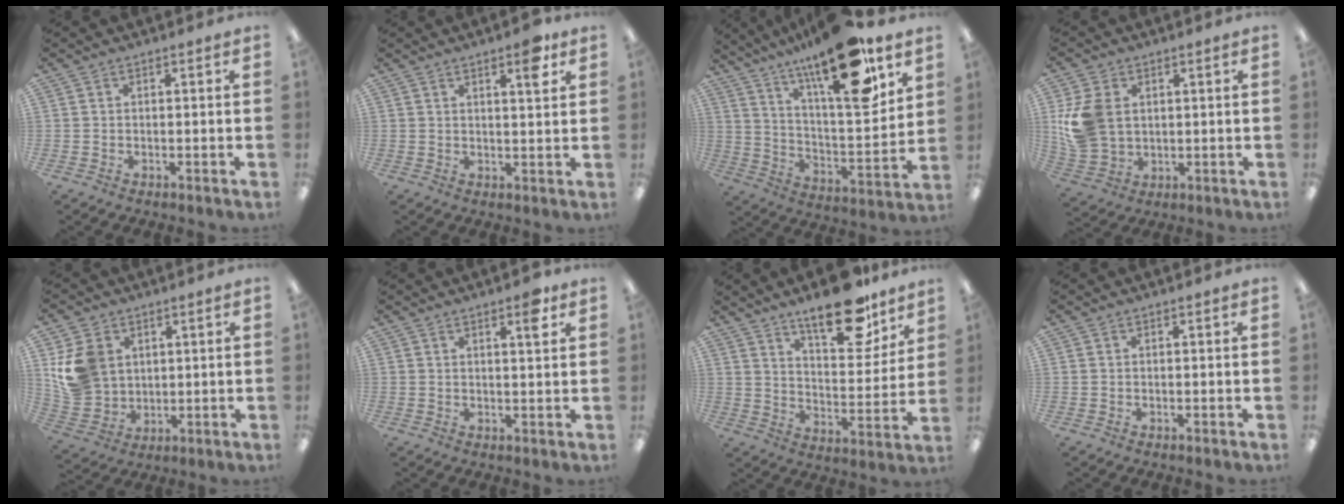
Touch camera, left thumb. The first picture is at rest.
{"total": 5.1, "force": [3.2, 1.0, 3.9], "torque": [-0.044, -0.015, 0.047]}
{"total": 22.1, "force": [15.2, 5.9, 15.0], "torque": [-0.240, -0.092, 0.246]}
{"total": 11.3, "force": [2.3, 8.8, 6.7], "torque": [-0.141, 0.010, 0.048]}
{"total": 11.0, "force": [3.7, 9.2, 4.7], "torque": [-0.104, -0.001, 0.076]}
{"total": 4.0, "force": [2.5, 0.6, 3.0], "torque": [-0.043, -0.010, 0.037]}
{"total": 17.2, "force": [12.6, 6.4, 9.8], "torque": [-0.136, -0.075, 0.210]}
{"total": 0.0}